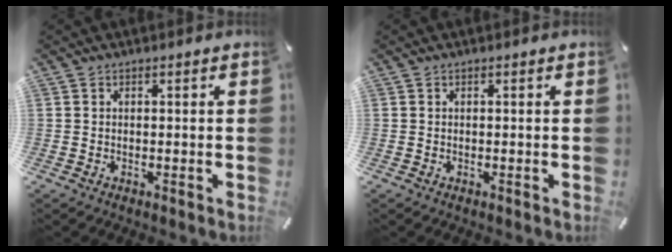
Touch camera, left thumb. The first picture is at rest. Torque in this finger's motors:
{"motor_torque": [-0.05, 0.05, 0.00, 0.00, 0.00]}